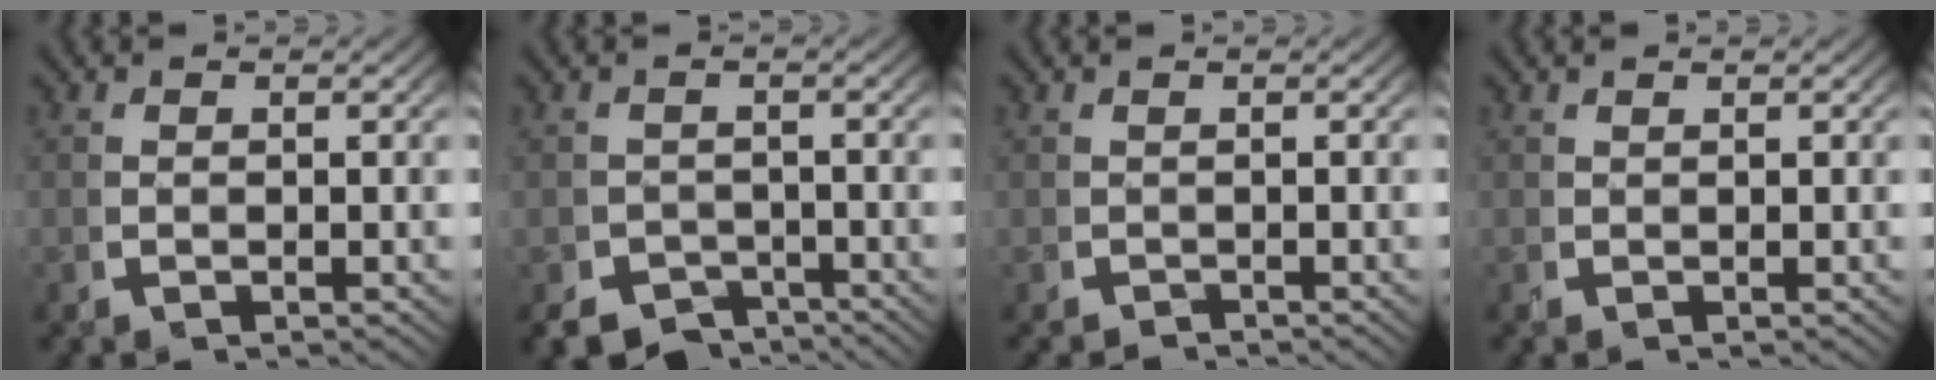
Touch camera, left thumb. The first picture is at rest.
{"total": 5.8, "force": [-4.8, 3.0, 1.0], "torque": [0.007, -0.032, -0.072]}
{"total": 1.5, "force": [-1.4, 0.2, -0.5], "torque": [0.018, -0.007, -0.019]}
{"total": 0.0}